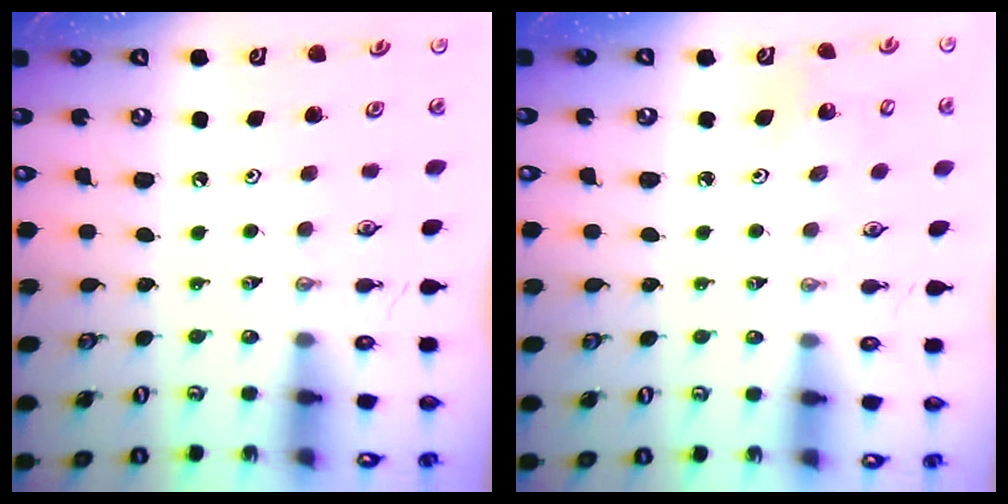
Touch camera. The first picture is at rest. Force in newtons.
{"total": 4.1, "press": 4.1, "slide": 0.2}